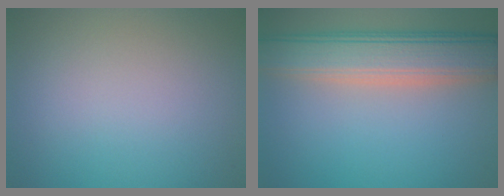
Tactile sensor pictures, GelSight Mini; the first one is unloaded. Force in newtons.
{"total": 6.9, "press": 6.9, "slide": 0.5}